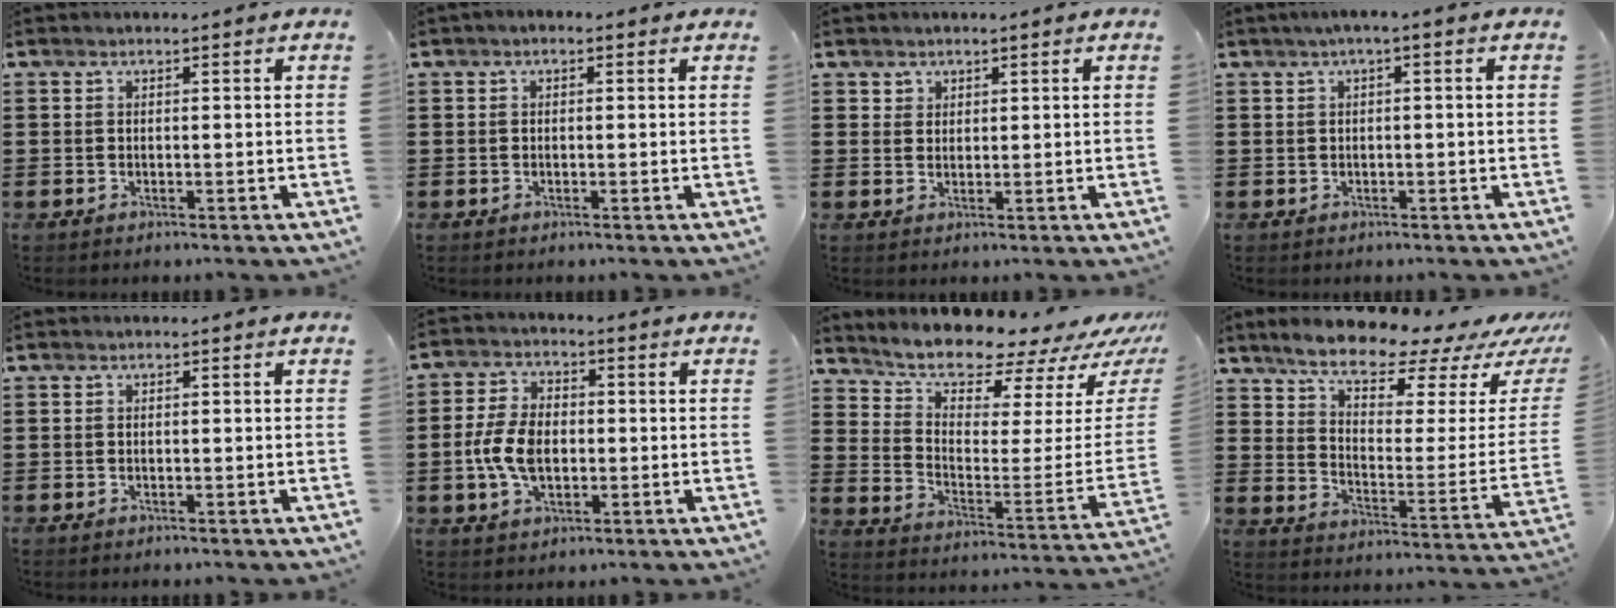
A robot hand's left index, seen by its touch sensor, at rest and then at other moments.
{"total": 0.7, "force": [-0.3, 0.4, 0.5], "torque": [-0.009, 0.001, -0.007]}
{"total": 1.5, "force": [1.1, 1.0, 0.1], "torque": [-0.005, 0.003, 0.023]}
{"total": 1.5, "force": [-0.4, 0.2, 1.4], "torque": [-0.020, -0.002, -0.008]}
{"total": 0.0}
{"total": 7.3, "force": [-1.0, 4.7, 5.5], "torque": [-0.137, 0.005, -0.026]}
{"total": 8.2, "force": [8.0, 1.6, 1.2], "torque": [-0.042, -0.089, 0.130]}
{"total": 10.3, "force": [9.0, 2.3, 4.4], "torque": [-0.104, -0.059, 0.151]}